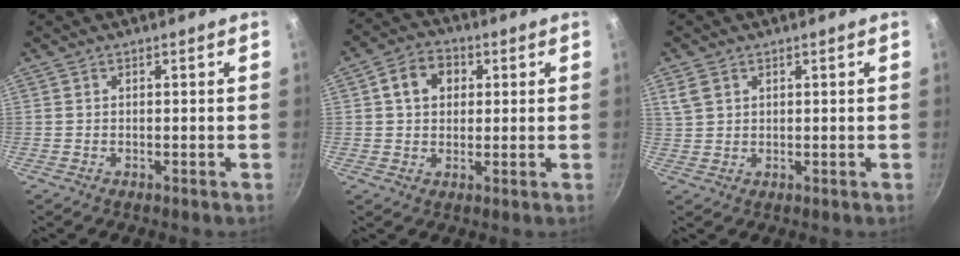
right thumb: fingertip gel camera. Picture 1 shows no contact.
{"total": 7.4, "force": [2.0, 5.8, 4.2], "torque": [-0.047, 0.009, 0.024]}
{"total": 3.8, "force": [1.8, 2.7, 2.0], "torque": [-0.033, -0.002, 0.040]}